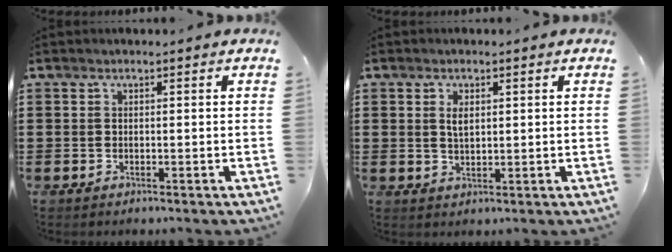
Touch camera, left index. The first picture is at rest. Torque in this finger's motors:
{"motor_torque": [0.32, 0.12, 0.17, 0.09]}